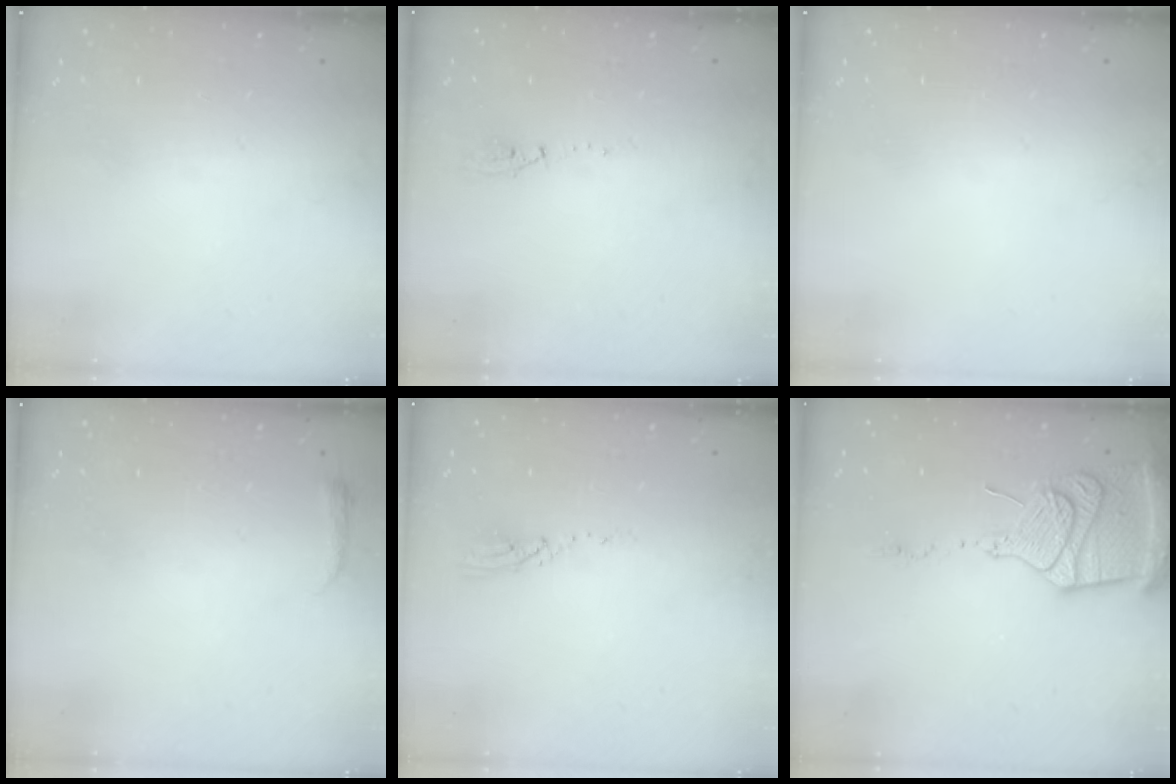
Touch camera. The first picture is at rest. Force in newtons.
{"total": 5.0, "press": 3.7, "slide": 3.3}
{"total": 0.0}
{"total": 3.0, "press": 2.9, "slide": 0.6}
{"total": 3.5, "press": 3.5, "slide": 0.3}
{"total": 16.9, "press": 16.8, "slide": 1.8}